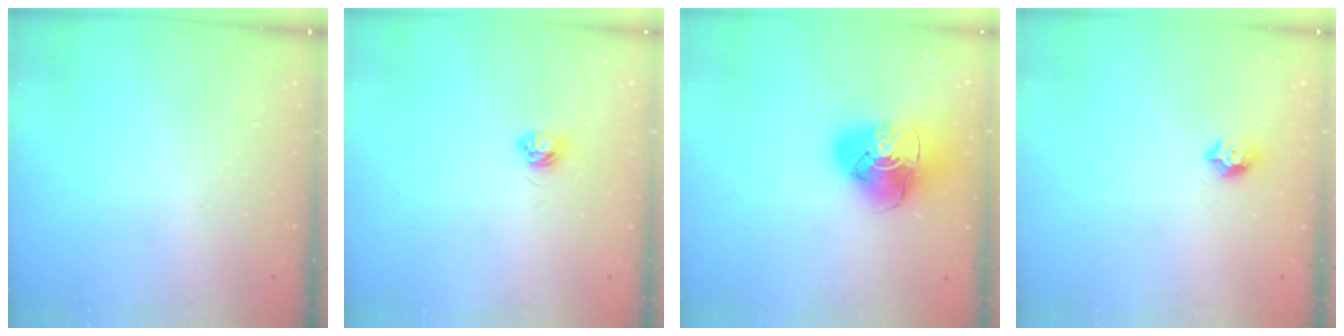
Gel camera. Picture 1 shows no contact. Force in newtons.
{"total": 3.6, "press": 3.6, "slide": 0.5}
{"total": 12.2, "press": 12.1, "slide": 1.6}
{"total": 7.6, "press": 7.6, "slide": 0.7}